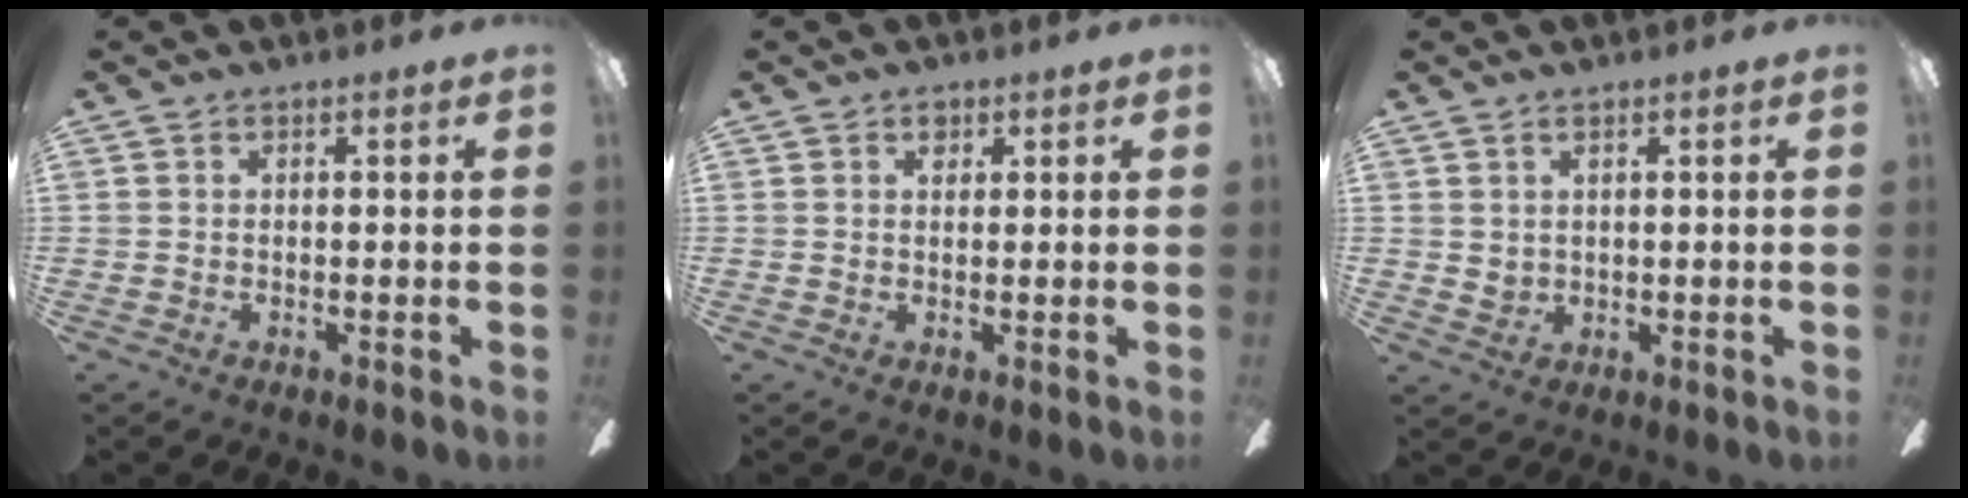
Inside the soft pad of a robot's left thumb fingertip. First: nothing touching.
{"total": 1.8, "force": [1.0, 1.2, 0.8], "torque": [-0.001, -0.003, 0.014]}
{"total": 1.9, "force": [1.3, 1.3, 0.6], "torque": [-0.013, 0.000, 0.024]}